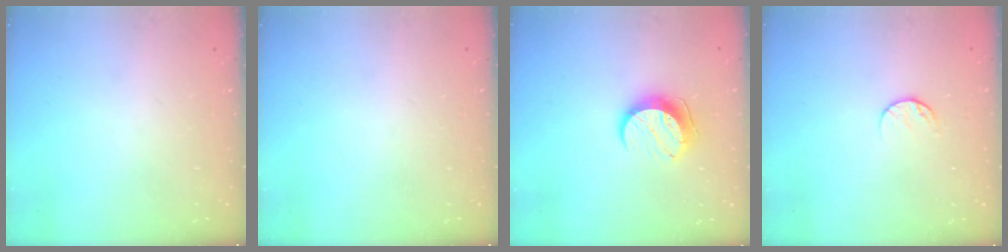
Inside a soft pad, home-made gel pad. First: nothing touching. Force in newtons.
{"total": 0.0}
{"total": 9.4, "press": 9.4, "slide": 0.2}
{"total": 5.0, "press": 5.0, "slide": 0.6}